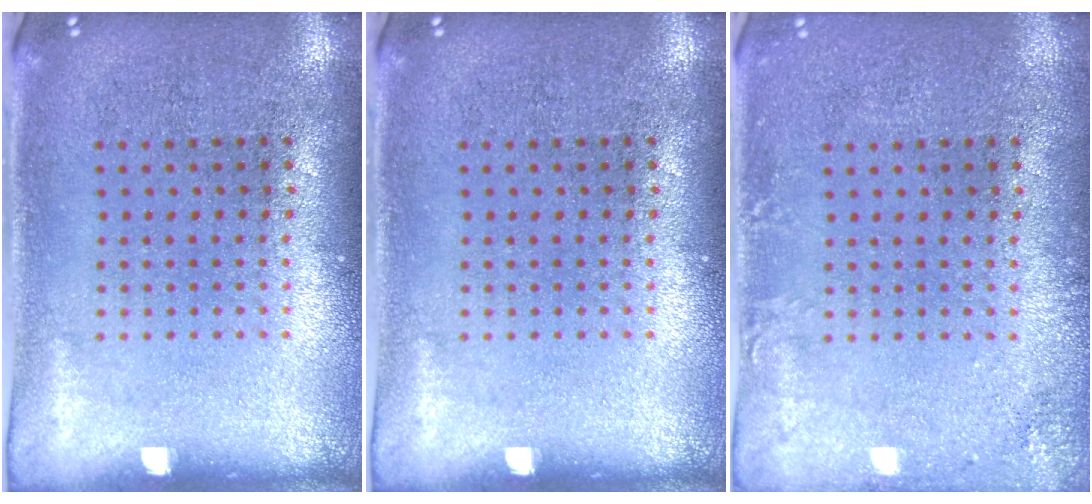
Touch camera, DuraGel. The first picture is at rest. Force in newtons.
{"total": 0.0}
{"total": 1.6, "press": 1.6, "slide": 0.1}